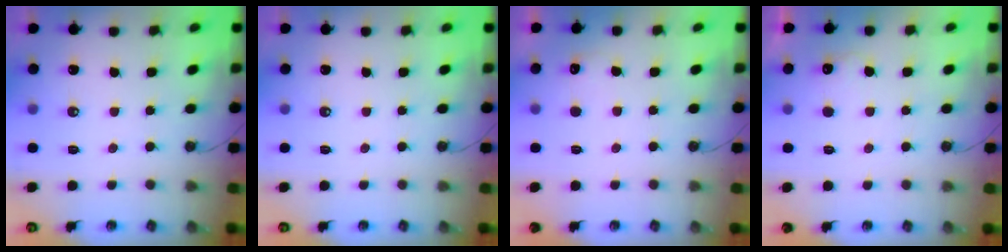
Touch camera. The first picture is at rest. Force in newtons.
{"total": 0.0}
{"total": 3.7, "press": 3.6, "slide": 1.0}
{"total": 5.0, "press": 4.8, "slide": 1.1}